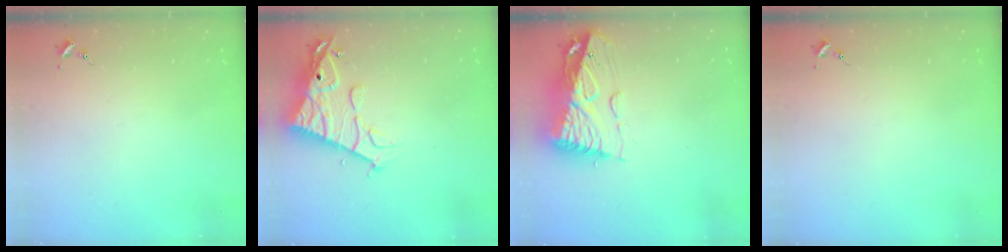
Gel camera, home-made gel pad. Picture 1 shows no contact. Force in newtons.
{"total": 15.6, "press": 15.5, "slide": 1.5}
{"total": 12.6, "press": 12.5, "slide": 1.4}
{"total": 0.0}